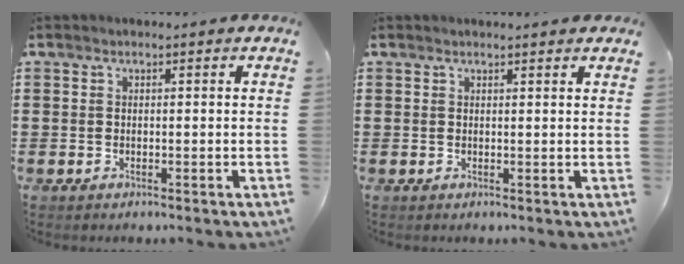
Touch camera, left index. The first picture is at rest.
{"total": 1.0, "force": [1.0, -0.1, 0.3], "torque": [-0.007, 0.000, 0.019]}